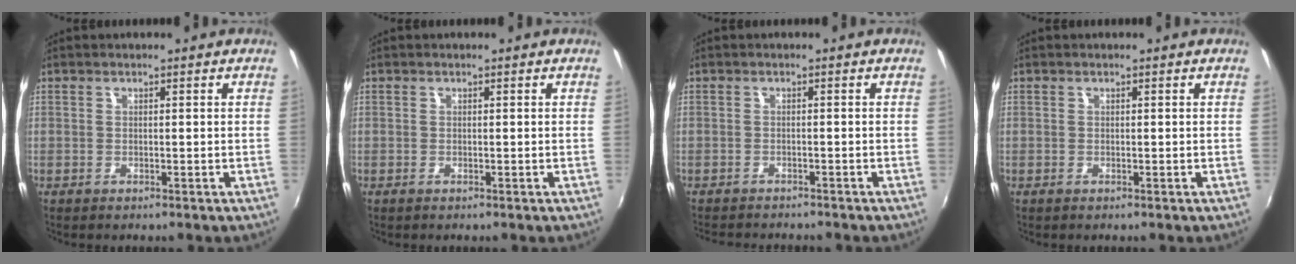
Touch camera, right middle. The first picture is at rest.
{"total": 0.0}
{"total": 5.3, "force": [-5.0, 1.0, 1.6], "torque": [-0.044, -0.018, -0.076]}
{"total": 0.0}